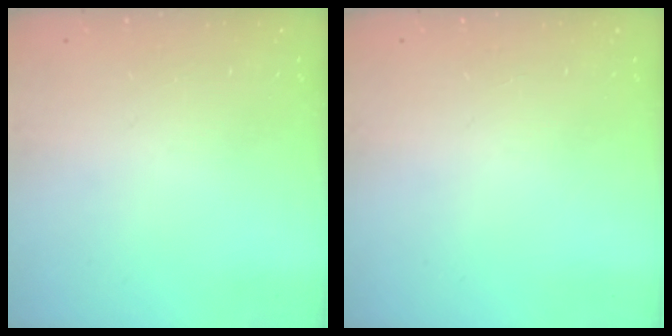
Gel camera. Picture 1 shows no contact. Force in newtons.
{"total": 0.0}